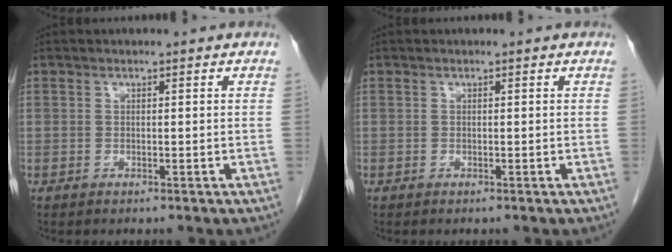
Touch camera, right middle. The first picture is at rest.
{"total": 0.0}